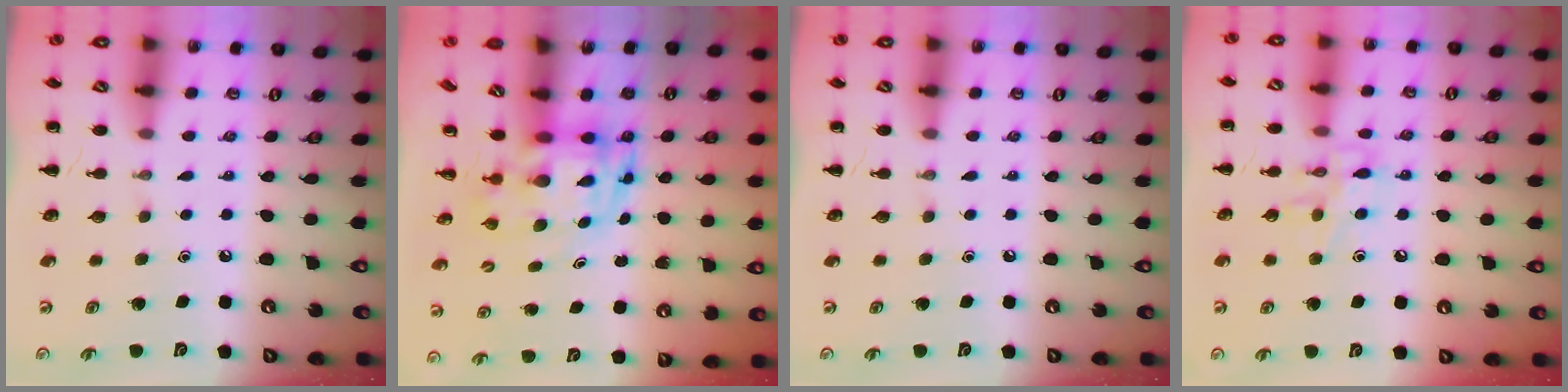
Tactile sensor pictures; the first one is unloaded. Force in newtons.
{"total": 3.6, "press": 3.5, "slide": 0.7}
{"total": 0.0}
{"total": 8.7, "press": 8.7, "slide": 0.2}